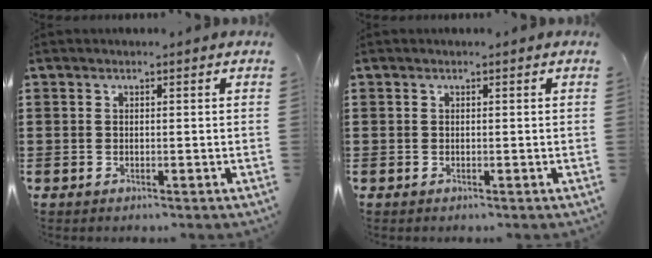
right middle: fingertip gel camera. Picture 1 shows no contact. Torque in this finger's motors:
{"motor_torque": [-0.07, 0.08, -0.04, -0.01]}